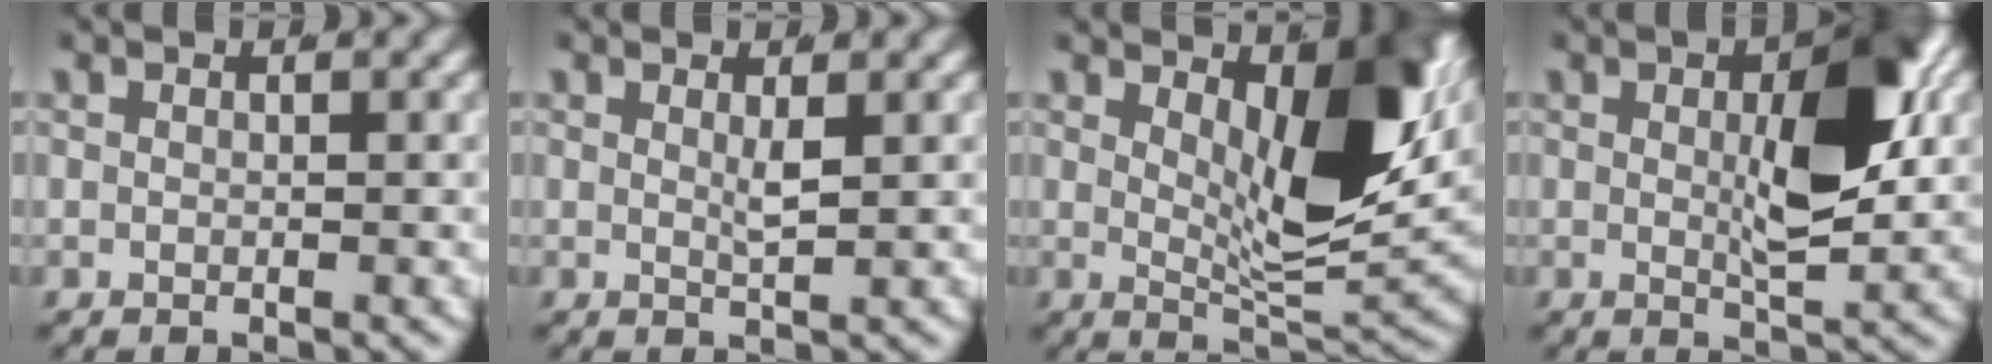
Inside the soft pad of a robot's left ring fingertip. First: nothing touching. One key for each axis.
{"total": 1.3, "fx": 0.6, "fy": -0.5, "fz": 1.0, "tx": -0.020, "ty": -0.014, "tz": 0.019}
{"total": 8.8, "fx": 3.4, "fy": 2.4, "fz": 7.8, "tx": -0.105, "ty": -0.017, "tz": 0.060}
{"total": 6.7, "fx": 0.6, "fy": 2.4, "fz": 6.2, "tx": -0.089, "ty": -0.017, "tz": 0.015}